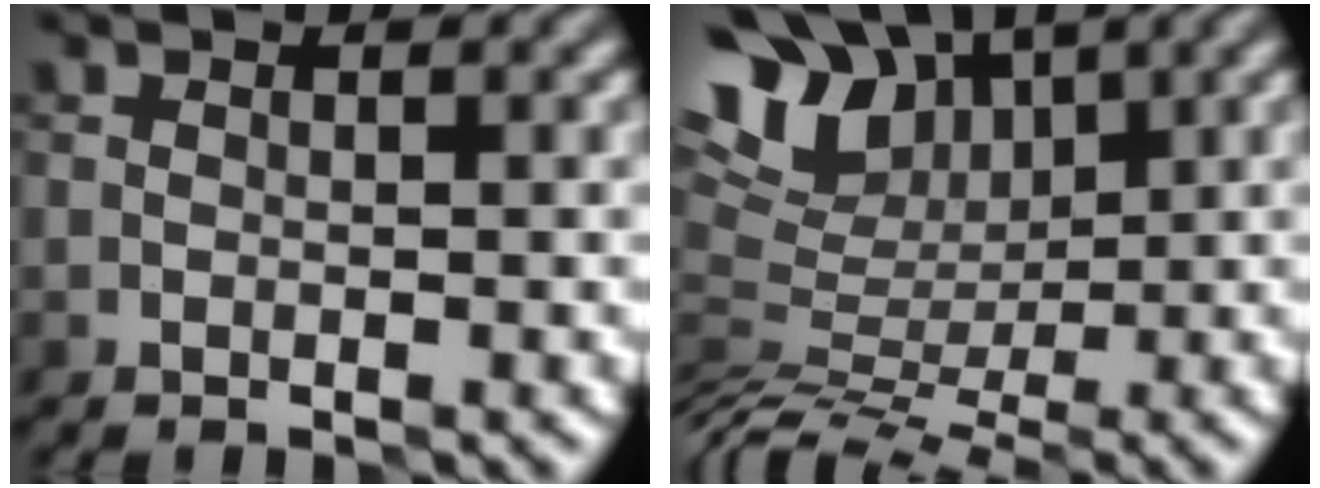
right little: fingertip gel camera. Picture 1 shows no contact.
{"total": 9.9, "force": [4.0, 6.6, 6.3], "torque": [-0.132, 0.033, 0.091]}